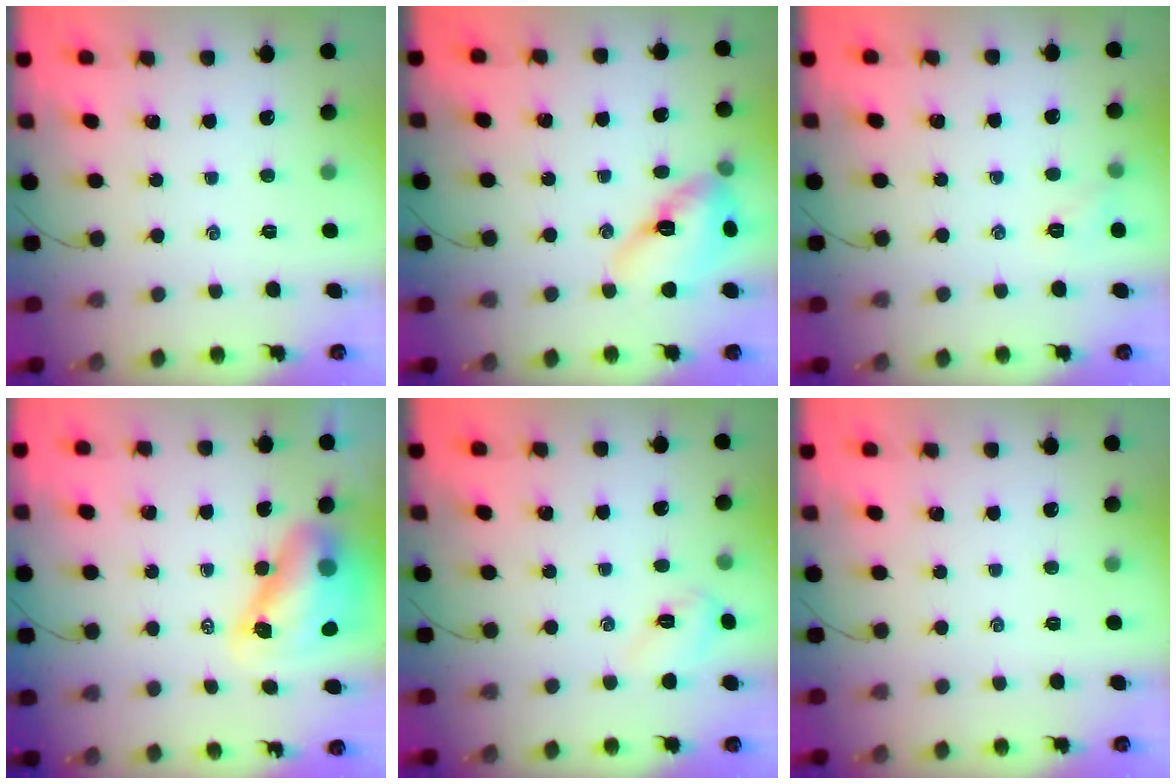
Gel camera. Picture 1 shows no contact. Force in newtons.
{"total": 15.0, "press": 14.8, "slide": 2.2}
{"total": 5.3, "press": 5.1, "slide": 1.3}
{"total": 11.3, "press": 10.9, "slide": 2.7}
{"total": 3.6, "press": 3.5, "slide": 0.9}
{"total": 0.0}